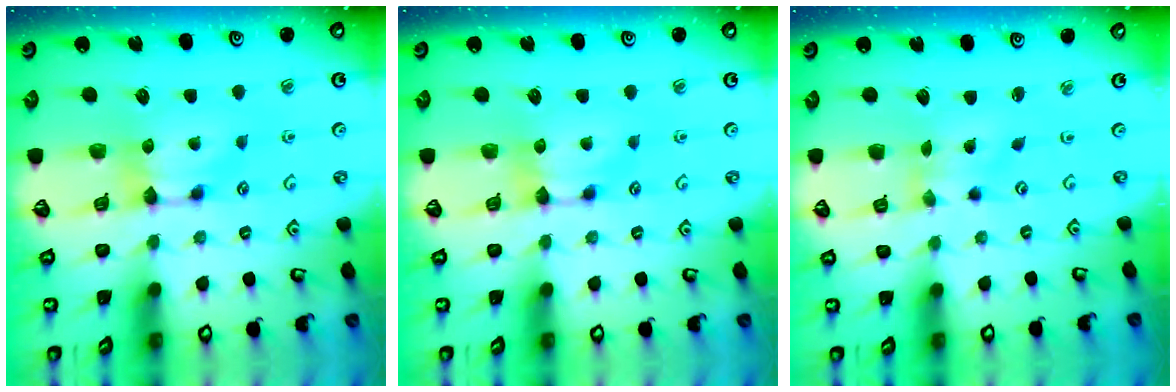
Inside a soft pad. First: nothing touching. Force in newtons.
{"total": 0.0}
{"total": 2.1, "press": 1.7, "slide": 1.2}